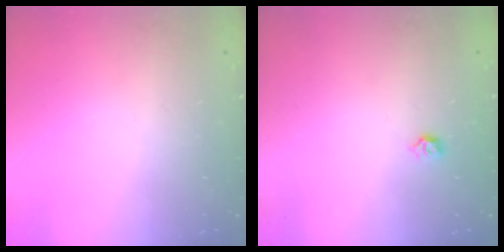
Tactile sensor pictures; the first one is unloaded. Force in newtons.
{"total": 3.4, "press": 3.3, "slide": 0.7}